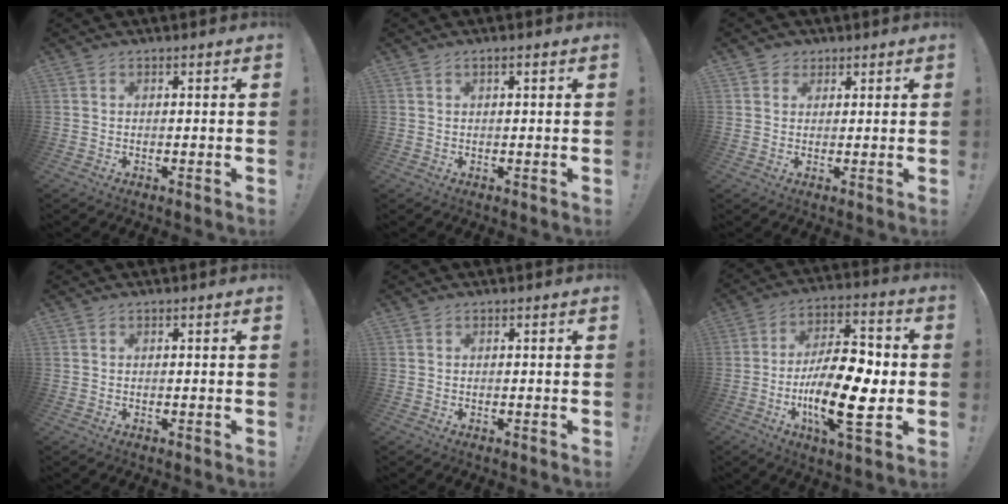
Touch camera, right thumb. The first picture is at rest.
{"total": 1.2, "force": [0.4, 0.1, 1.1], "torque": [-0.029, 0.003, 0.008]}
{"total": 2.8, "force": [1.6, 2.3, 0.4], "torque": [0.001, -0.007, 0.028]}
{"total": 0.0}
{"total": 0.0}
{"total": 21.3, "force": [-5.2, 8.3, 18.9], "torque": [-0.327, 0.023, -0.083]}